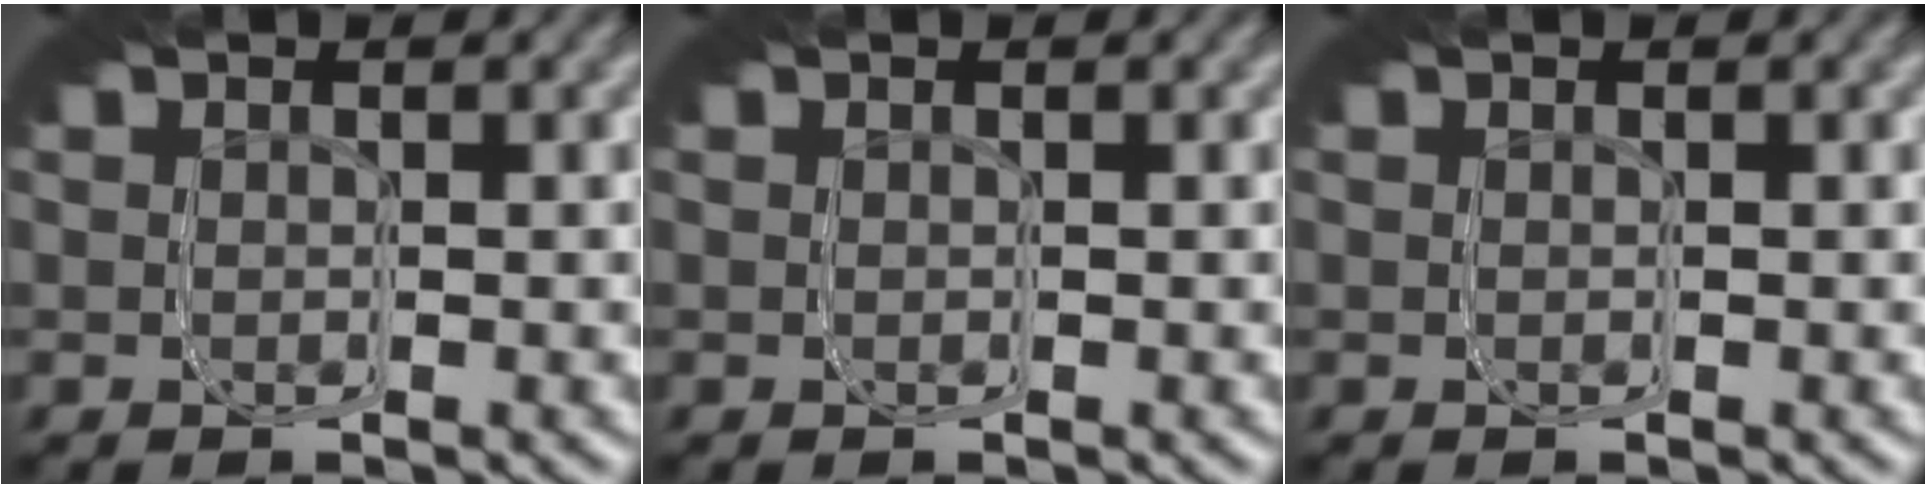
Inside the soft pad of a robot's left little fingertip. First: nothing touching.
{"total": 0.0}
{"total": 0.0}